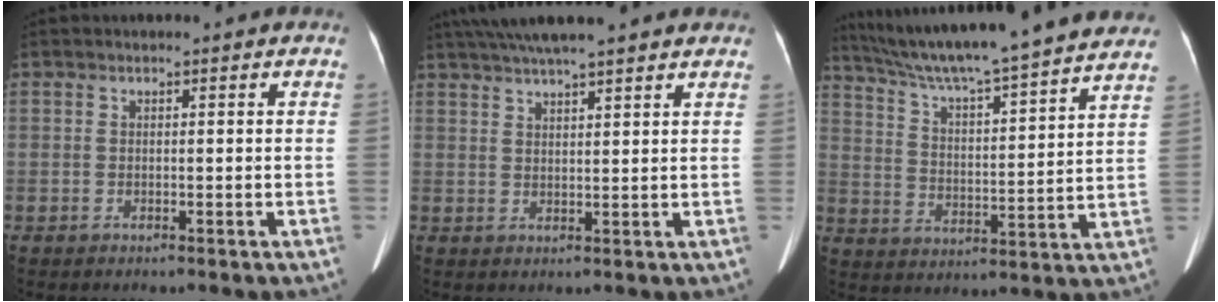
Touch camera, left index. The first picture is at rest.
{"total": 13.2, "force": [11.2, 0.9, 6.9], "torque": [-0.122, 0.044, 0.160]}
{"total": 24.0, "force": [21.3, 0.1, 10.9], "torque": [-0.186, -0.008, 0.307]}